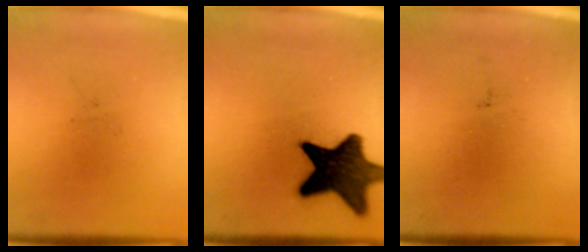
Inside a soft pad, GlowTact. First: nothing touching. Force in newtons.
{"total": 13.6}
{"total": 0.0}